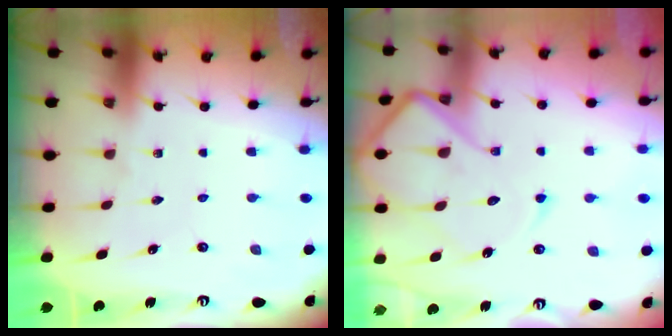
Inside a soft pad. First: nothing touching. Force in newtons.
{"total": 13.8, "press": 13.7, "slide": 1.5}